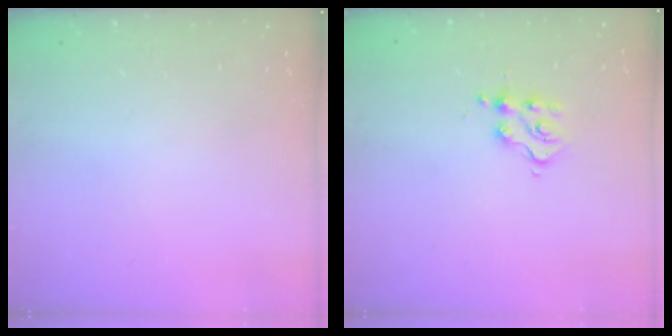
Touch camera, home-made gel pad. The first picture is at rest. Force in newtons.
{"total": 4.5, "press": 4.5, "slide": 0.3}